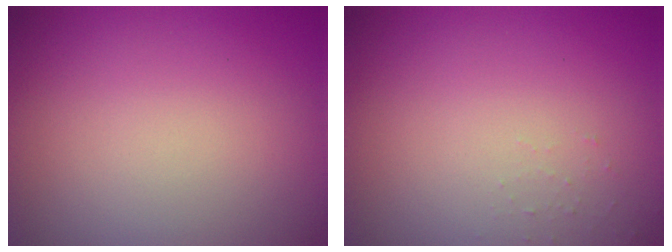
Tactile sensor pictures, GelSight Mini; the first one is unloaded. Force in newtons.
{"total": 0.7, "press": 0.7, "slide": 0.1}